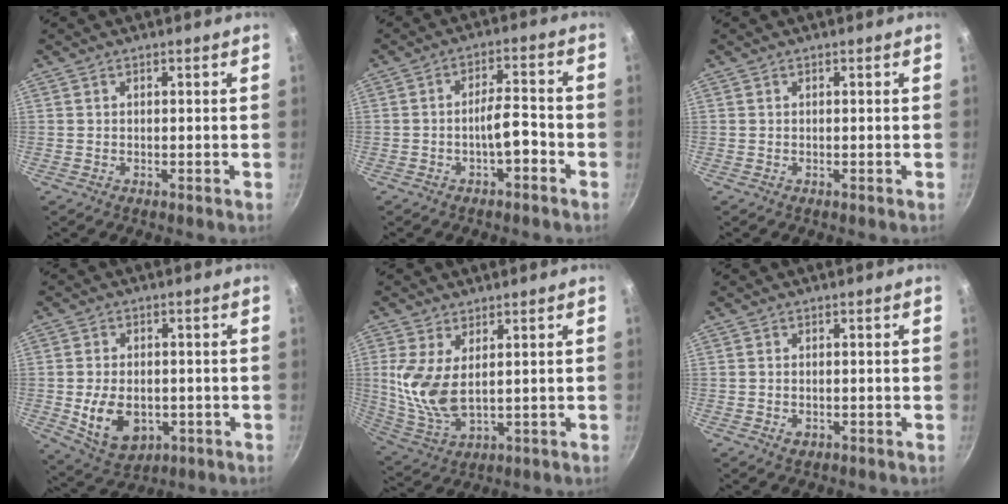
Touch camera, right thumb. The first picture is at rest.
{"total": 5.5, "force": [-2.6, 1.9, 4.4], "torque": [-0.064, 0.033, -0.040]}
{"total": 0.0}
{"total": 10.8, "force": [-2.0, 7.3, 7.7], "torque": [-0.118, -0.004, -0.018]}
{"total": 10.3, "force": [2.5, 5.2, 8.5], "torque": [-0.173, -0.021, 0.061]}
{"total": 1.7, "force": [-0.5, 1.2, 1.0], "torque": [-0.017, -0.001, -0.007]}